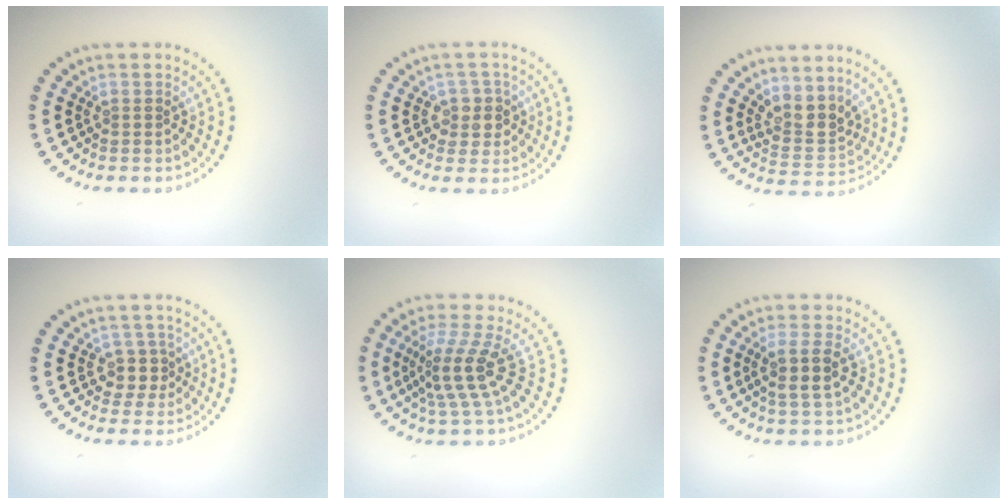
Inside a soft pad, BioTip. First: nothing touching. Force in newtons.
{"total": 2.2, "press": 2.1, "slide": 0.8}
{"total": 3.1, "press": 2.5, "slide": 1.8}
{"total": 2.3, "press": 1.9, "slide": 1.3}
{"total": 4.0, "press": 2.9, "slide": 2.8}
{"total": 2.9, "press": 2.6, "slide": 1.2}